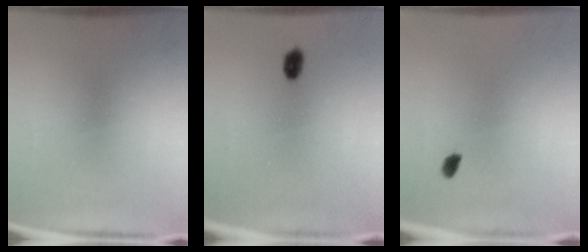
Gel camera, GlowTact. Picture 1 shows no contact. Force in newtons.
{"total": 2.8}
{"total": 1.5}